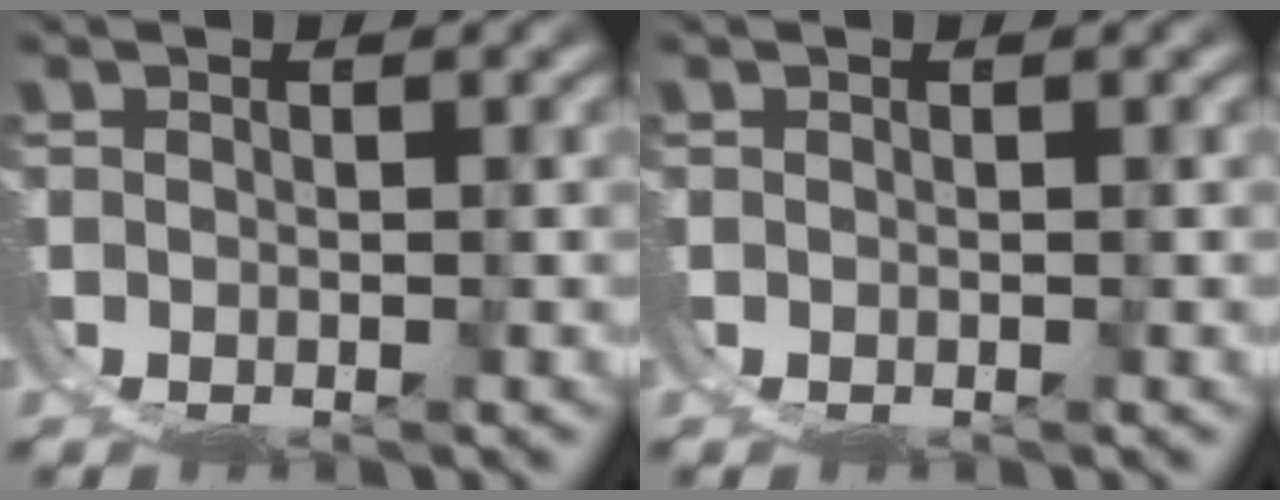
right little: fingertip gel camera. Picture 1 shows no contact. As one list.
[{"total": 0.0}]